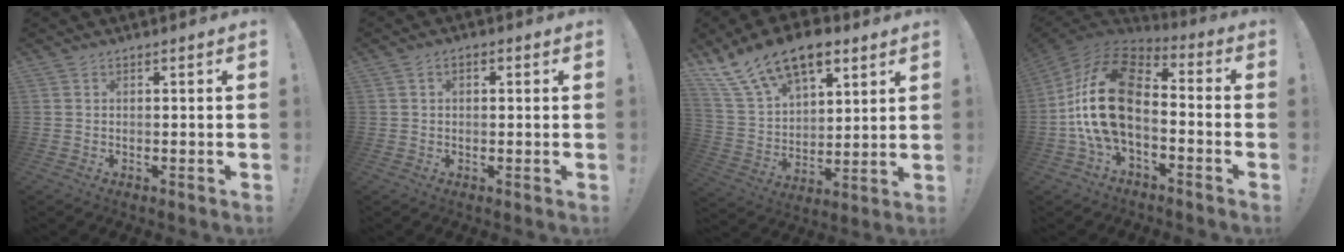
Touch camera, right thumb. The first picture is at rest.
{"total": 1.8, "force": [-0.1, 1.3, 1.2], "torque": [-0.018, 0.005, -0.004]}
{"total": 17.7, "force": [11.2, 9.6, 9.7], "torque": [-0.168, -0.069, 0.210]}
{"total": 20.2, "force": [-1.6, 11.9, 16.3], "torque": [-0.330, 0.021, -0.020]}